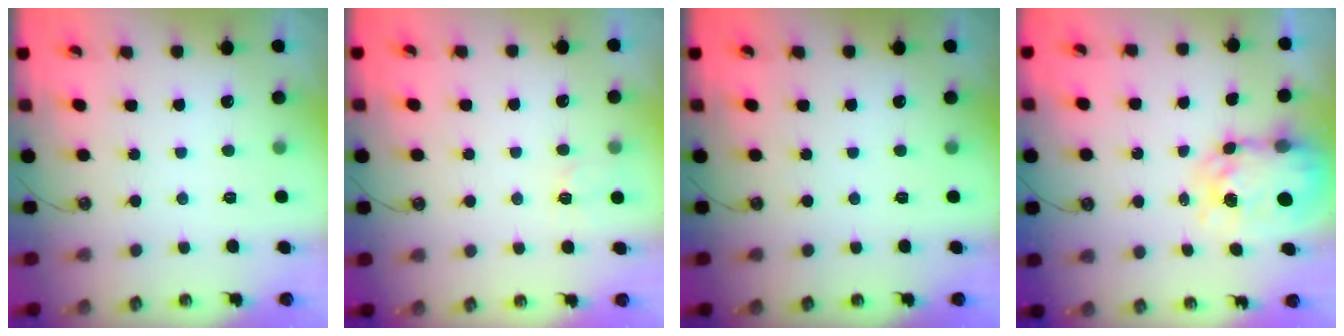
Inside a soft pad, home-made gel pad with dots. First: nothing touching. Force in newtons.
{"total": 3.7, "press": 3.7, "slide": 0.5}
{"total": 0.0}
{"total": 8.9, "press": 8.8, "slide": 0.9}